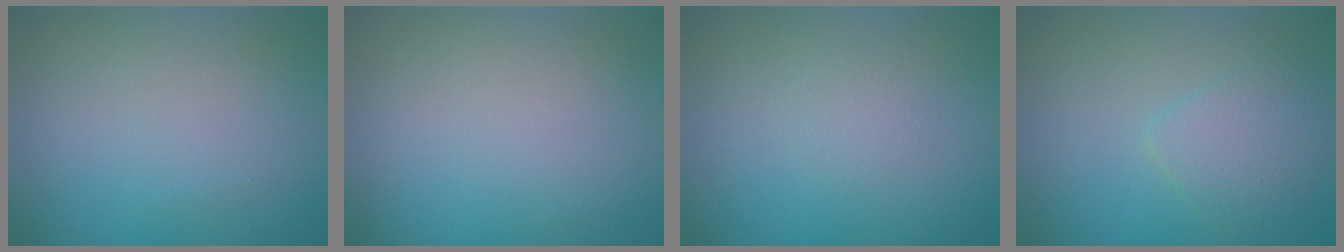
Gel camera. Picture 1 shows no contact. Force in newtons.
{"total": 0.0}
{"total": 0.8, "press": 0.8, "slide": 0.1}
{"total": 2.3, "press": 2.3, "slide": 0.0}